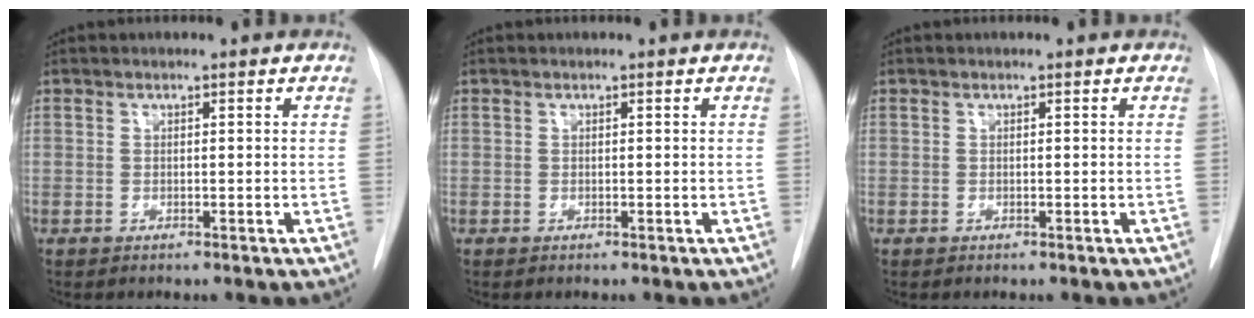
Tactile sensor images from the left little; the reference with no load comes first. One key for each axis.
{"total": 0.0}
{"total": 0.0}